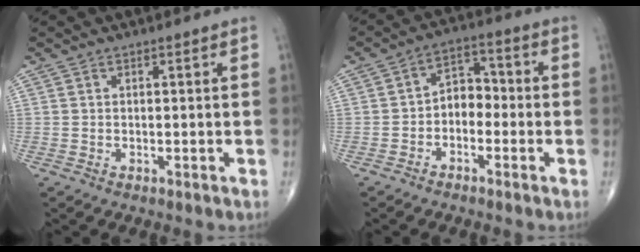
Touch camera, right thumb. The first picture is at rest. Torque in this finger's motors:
{"motor_torque": [-0.05, -0.24, 0.24, 0.13, 0.08]}